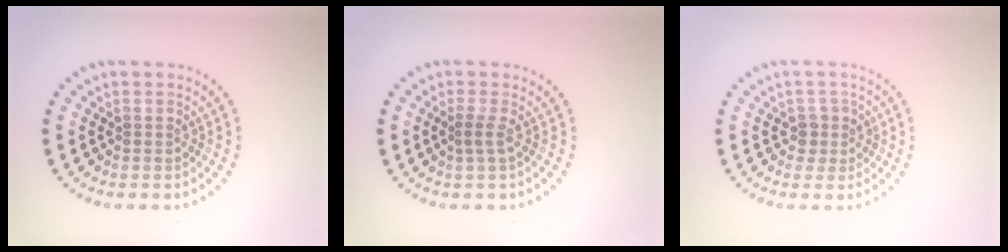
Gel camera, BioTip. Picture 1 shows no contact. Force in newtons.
{"total": 1.1, "press": 0.8, "slide": 0.7}
{"total": 1.6, "press": 1.4, "slide": 0.9}